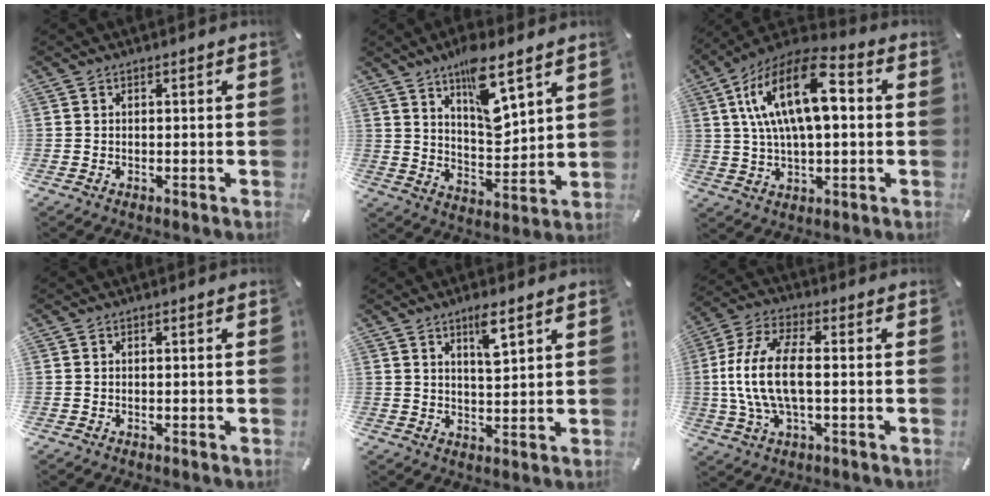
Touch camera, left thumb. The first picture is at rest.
{"total": 12.7, "force": [8.0, 4.6, 8.8], "torque": [-0.123, -0.050, 0.135]}
{"total": 18.7, "force": [4.7, 9.3, 15.6], "torque": [-0.294, -0.006, 0.076]}
{"total": 0.0}
{"total": 6.1, "force": [3.7, 1.7, 4.5], "torque": [-0.074, -0.014, 0.059]}
{"total": 13.6, "force": [-0.6, 6.2, 12.1], "torque": [-0.255, -0.007, -0.011]}